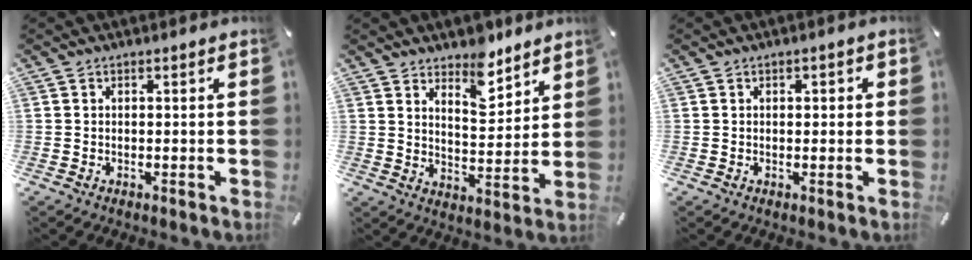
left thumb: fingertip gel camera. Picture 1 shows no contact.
{"total": 8.3, "force": [7.2, 3.8, 1.9], "torque": [-0.011, -0.062, 0.129]}
{"total": 1.0, "force": [-0.1, 0.7, 0.7], "torque": [-0.013, 0.005, -0.003]}